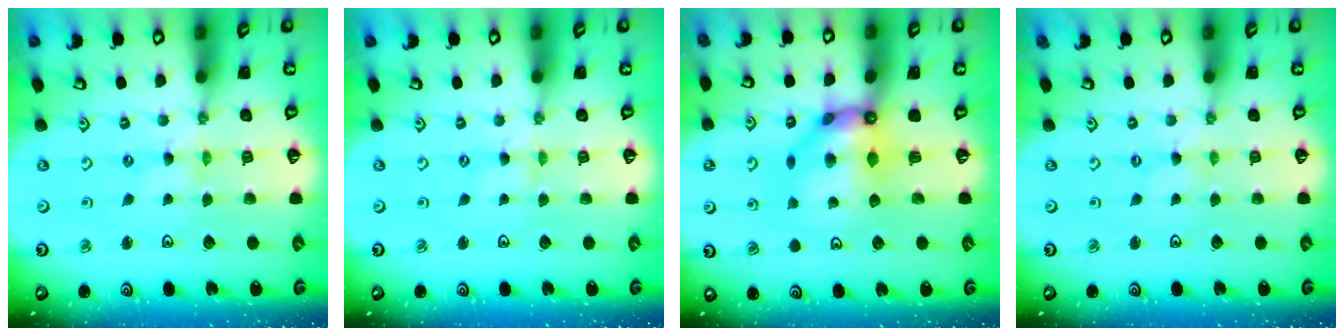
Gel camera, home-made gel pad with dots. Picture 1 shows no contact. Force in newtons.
{"total": 0.0}
{"total": 10.6, "press": 10.6, "slide": 1.1}
{"total": 0.0}